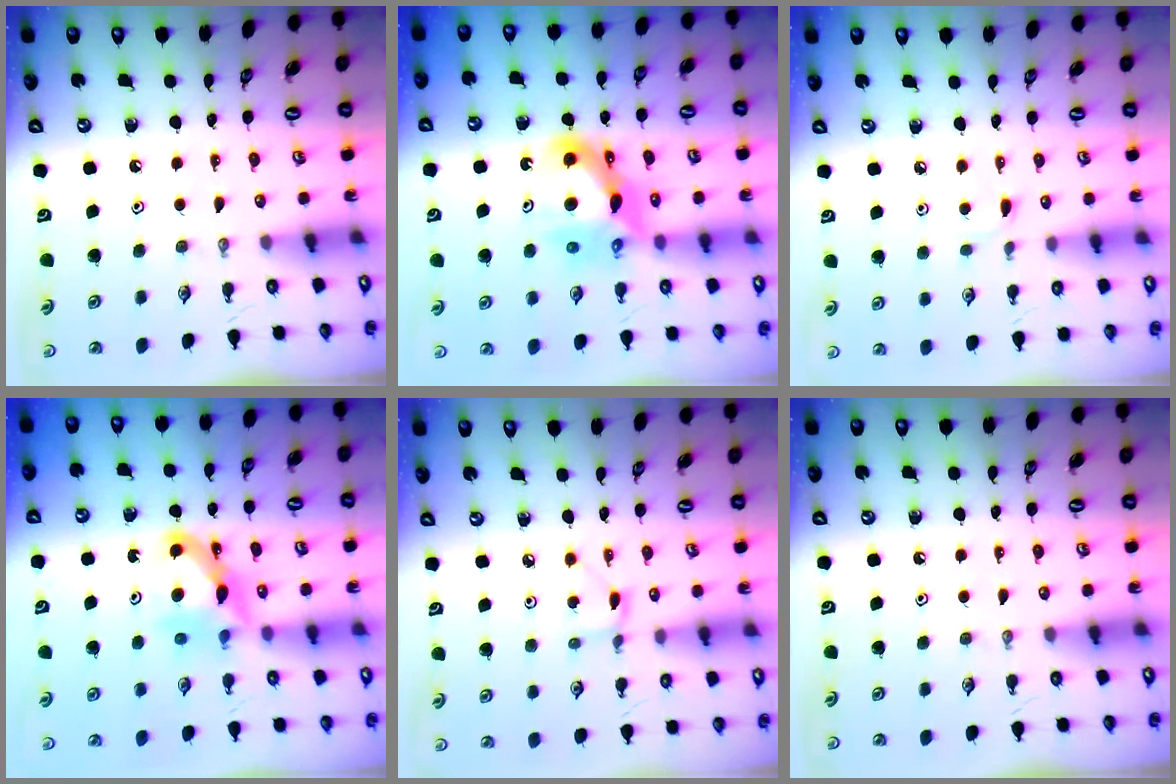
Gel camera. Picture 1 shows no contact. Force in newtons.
{"total": 10.8, "press": 10.7, "slide": 1.1}
{"total": 2.4, "press": 2.4, "slide": 0.4}
{"total": 7.5, "press": 7.5, "slide": 0.5}
{"total": 2.8, "press": 2.8, "slide": 0.3}
{"total": 0.0}